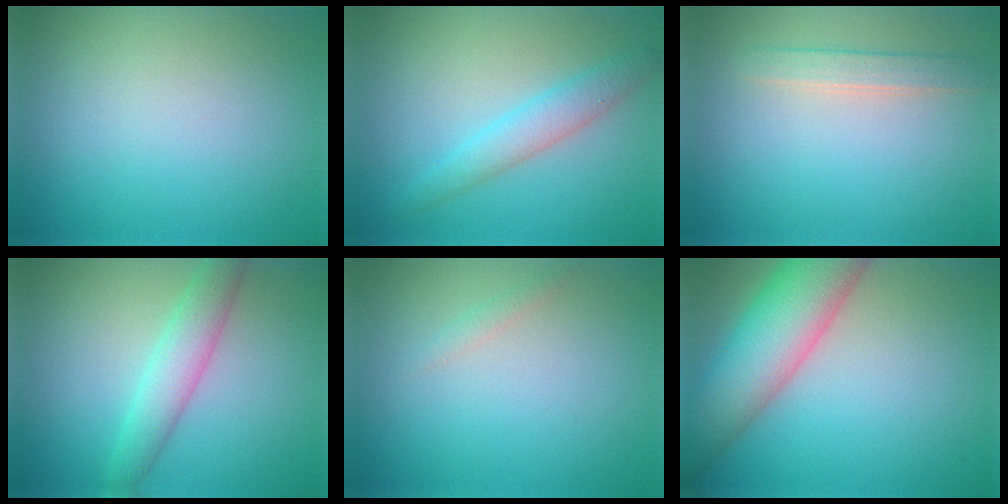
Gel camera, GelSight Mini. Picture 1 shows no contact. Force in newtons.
{"total": 2.8, "press": 2.8, "slide": 0.1}
{"total": 1.9, "press": 1.9, "slide": 0.3}
{"total": 3.6, "press": 3.6, "slide": 0.3}
{"total": 0.7, "press": 0.7, "slide": 0.1}
{"total": 9.3, "press": 9.3, "slide": 0.6}